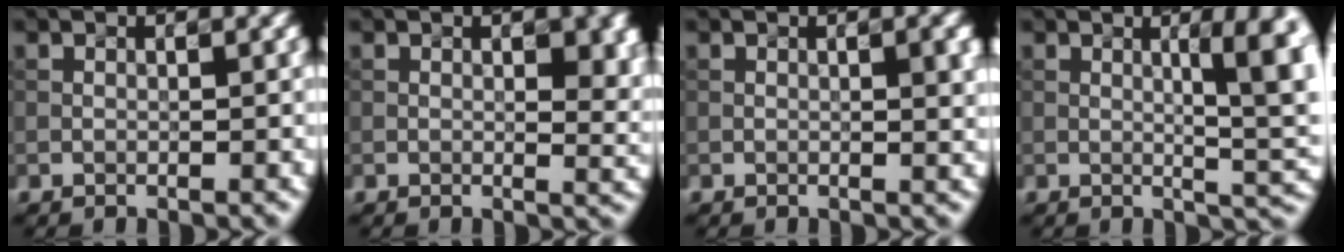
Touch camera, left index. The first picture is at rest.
{"total": 4.3, "force": [1.1, 1.7, 3.8], "torque": [-0.040, -0.004, 0.027]}
{"total": 2.5, "force": [0.4, 0.6, 2.3], "torque": [-0.026, 0.005, 0.010]}
{"total": 6.1, "force": [1.1, 1.2, 5.9], "torque": [-0.072, 0.000, 0.025]}